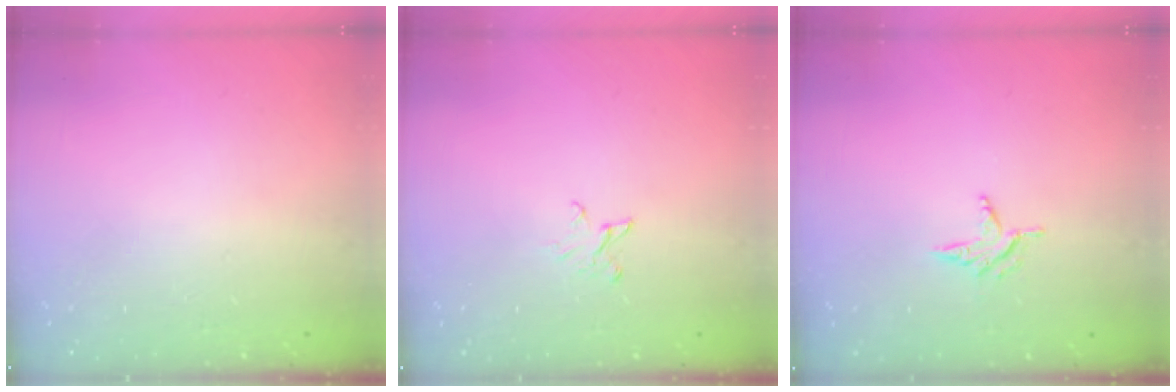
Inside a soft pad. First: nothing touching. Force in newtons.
{"total": 2.6, "press": 2.6, "slide": 0.3}
{"total": 3.9, "press": 3.9, "slide": 0.4}